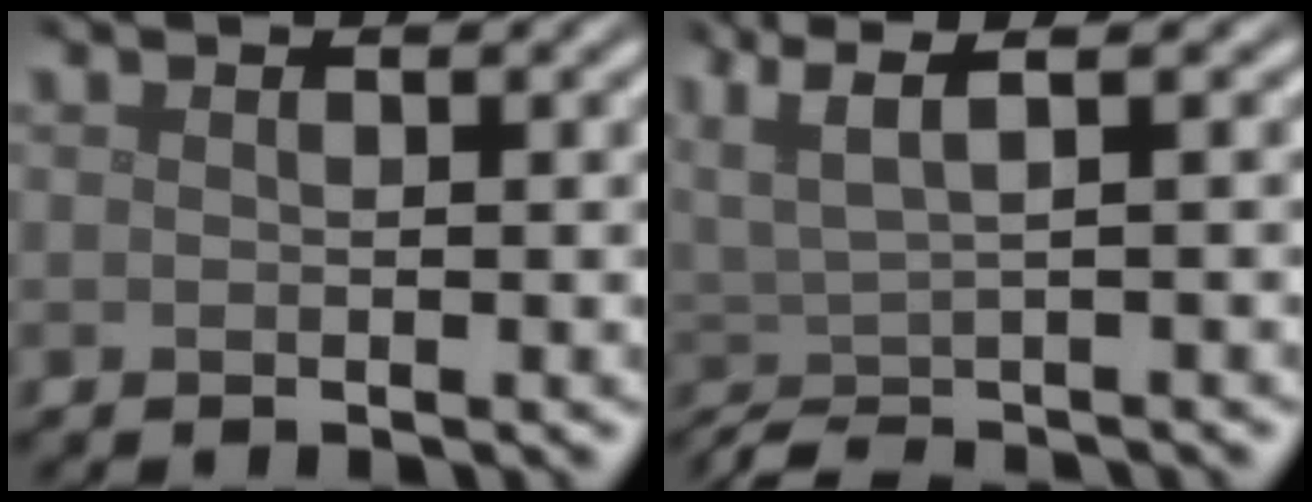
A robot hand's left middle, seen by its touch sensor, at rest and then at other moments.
{"total": 4.7, "force": [0.7, 1.1, 4.5], "torque": [-0.071, 0.007, 0.010]}